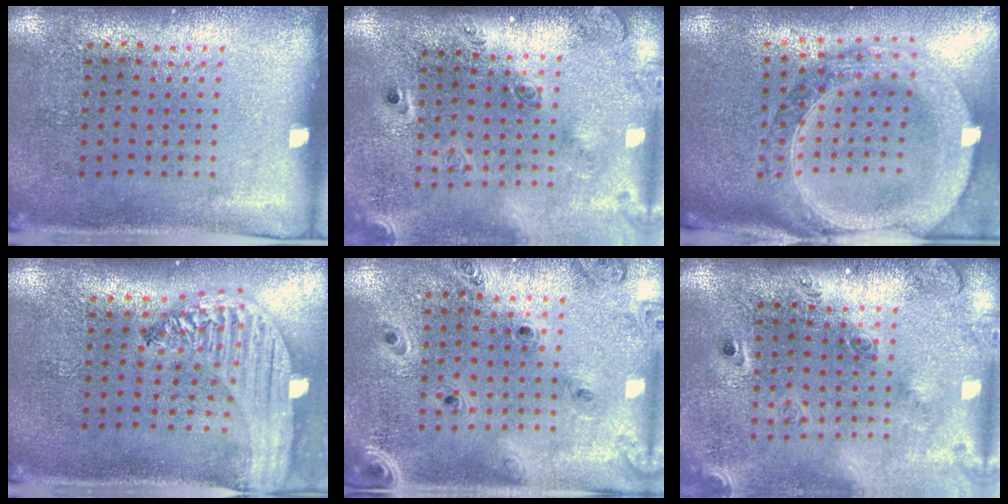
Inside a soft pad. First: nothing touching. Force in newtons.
{"total": 2.7, "press": 1.8, "slide": 1.9}
{"total": 3.3, "press": 2.7, "slide": 1.9}
{"total": 2.5, "press": 2.2, "slide": 1.4}
{"total": 1.3, "press": 1.3, "slide": 0.2}
{"total": 2.7, "press": 1.8, "slide": 1.9}